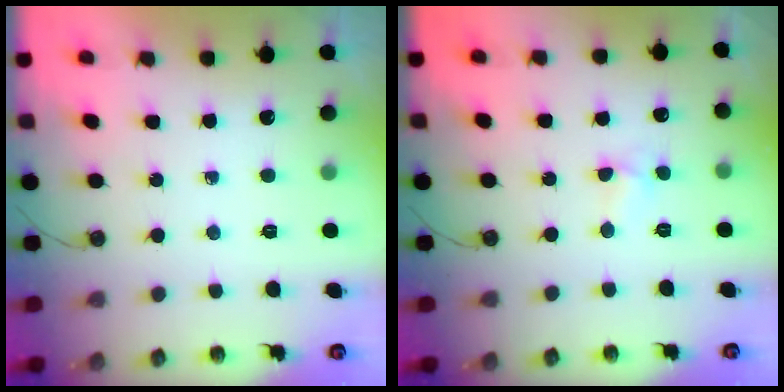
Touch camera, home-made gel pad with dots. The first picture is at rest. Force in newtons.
{"total": 2.6, "press": 2.5, "slide": 0.3}